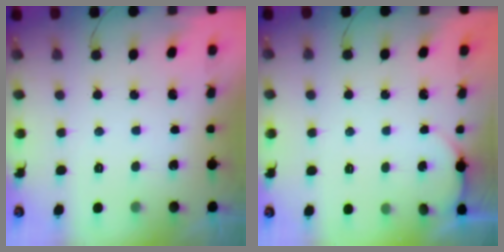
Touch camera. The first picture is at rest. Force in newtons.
{"total": 1.0, "press": 1.0, "slide": 0.1}